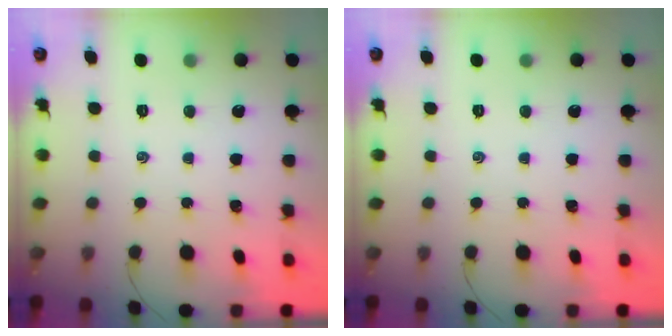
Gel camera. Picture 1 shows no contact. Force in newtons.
{"total": 0.0}